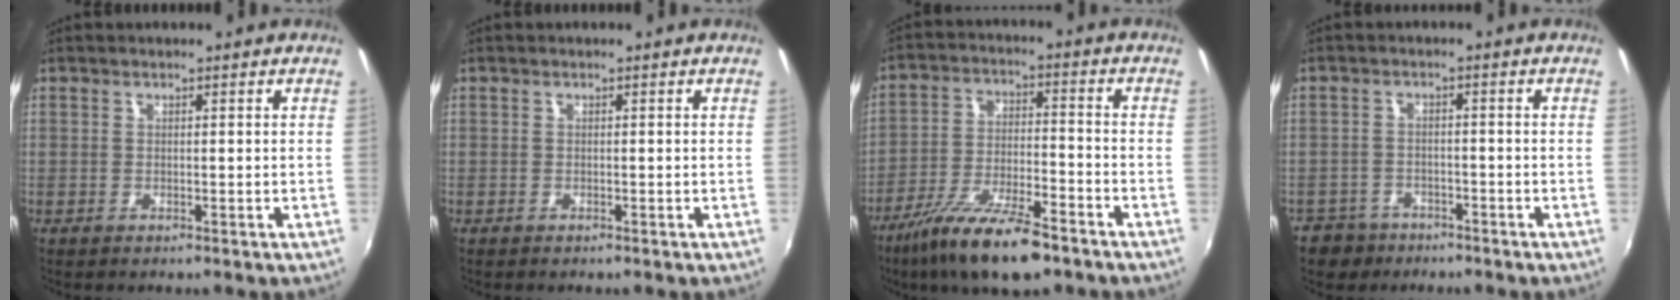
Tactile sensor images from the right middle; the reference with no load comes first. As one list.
[{"total": 0.0}, {"total": 15.0, "force": [-10.7, 3.9, 9.6], "torque": [-0.196, -0.030, -0.190]}, {"total": 6.0, "force": [-4.3, 4.1, 1.0], "torque": [-0.042, 0.008, -0.071]}]